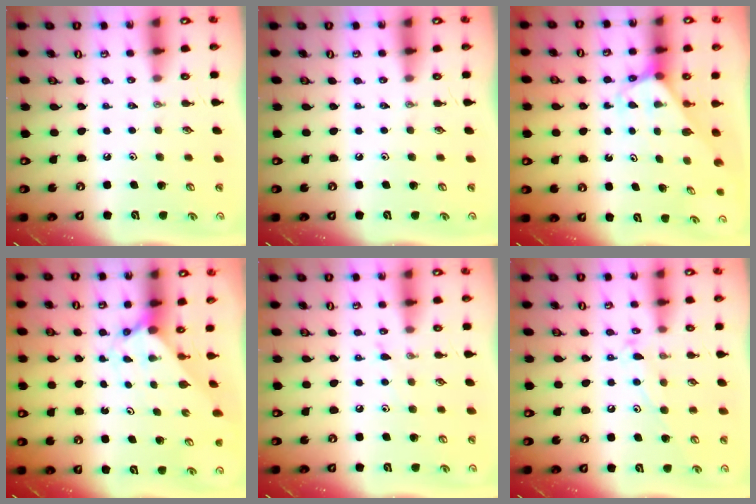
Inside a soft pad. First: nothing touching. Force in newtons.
{"total": 0.0}
{"total": 2.7, "press": 2.7, "slide": 0.2}
{"total": 2.0, "press": 2.0, "slide": 0.2}
{"total": 5.8, "press": 5.8, "slide": 0.7}
{"total": 9.2, "press": 9.2, "slide": 0.6}